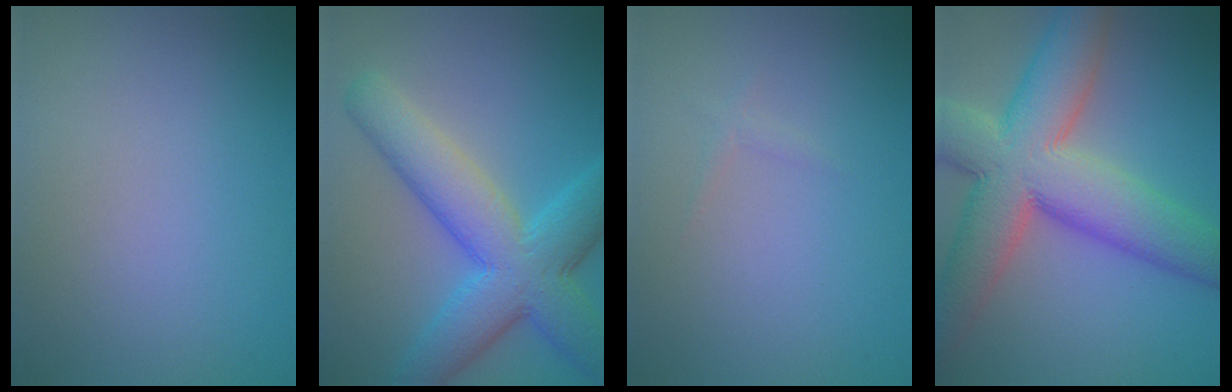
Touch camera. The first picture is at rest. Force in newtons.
{"total": 8.5, "press": 8.5, "slide": 0.2}
{"total": 0.5, "press": 0.5, "slide": 0.0}
{"total": 11.9, "press": 11.9, "slide": 0.8}